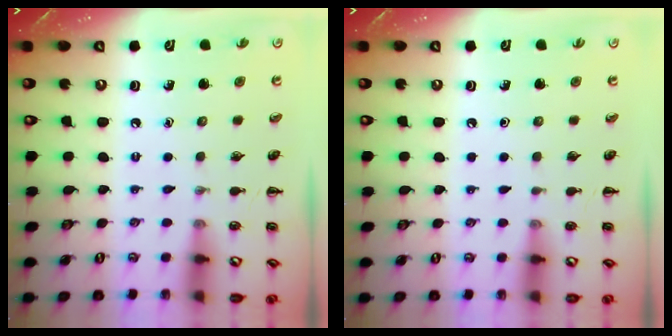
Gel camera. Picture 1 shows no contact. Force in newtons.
{"total": 0.0}